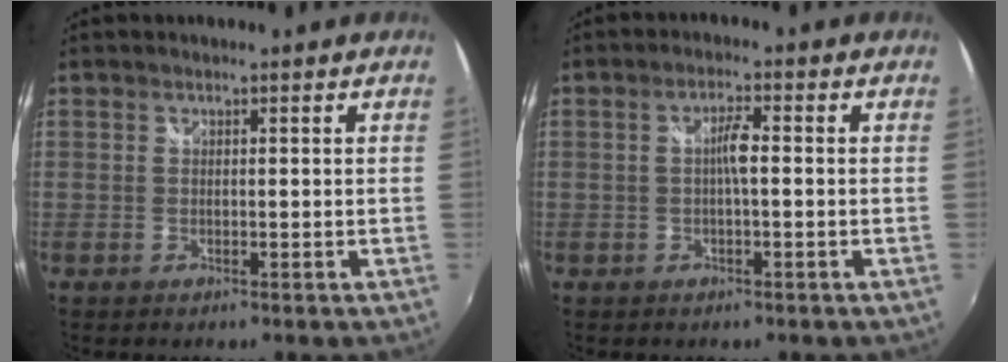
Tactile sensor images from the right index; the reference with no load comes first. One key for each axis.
{"total": 3.7, "fx": -0.3, "fy": 0.5, "fz": 3.7, "tx": -0.068, "ty": 0.009, "tz": -0.005}